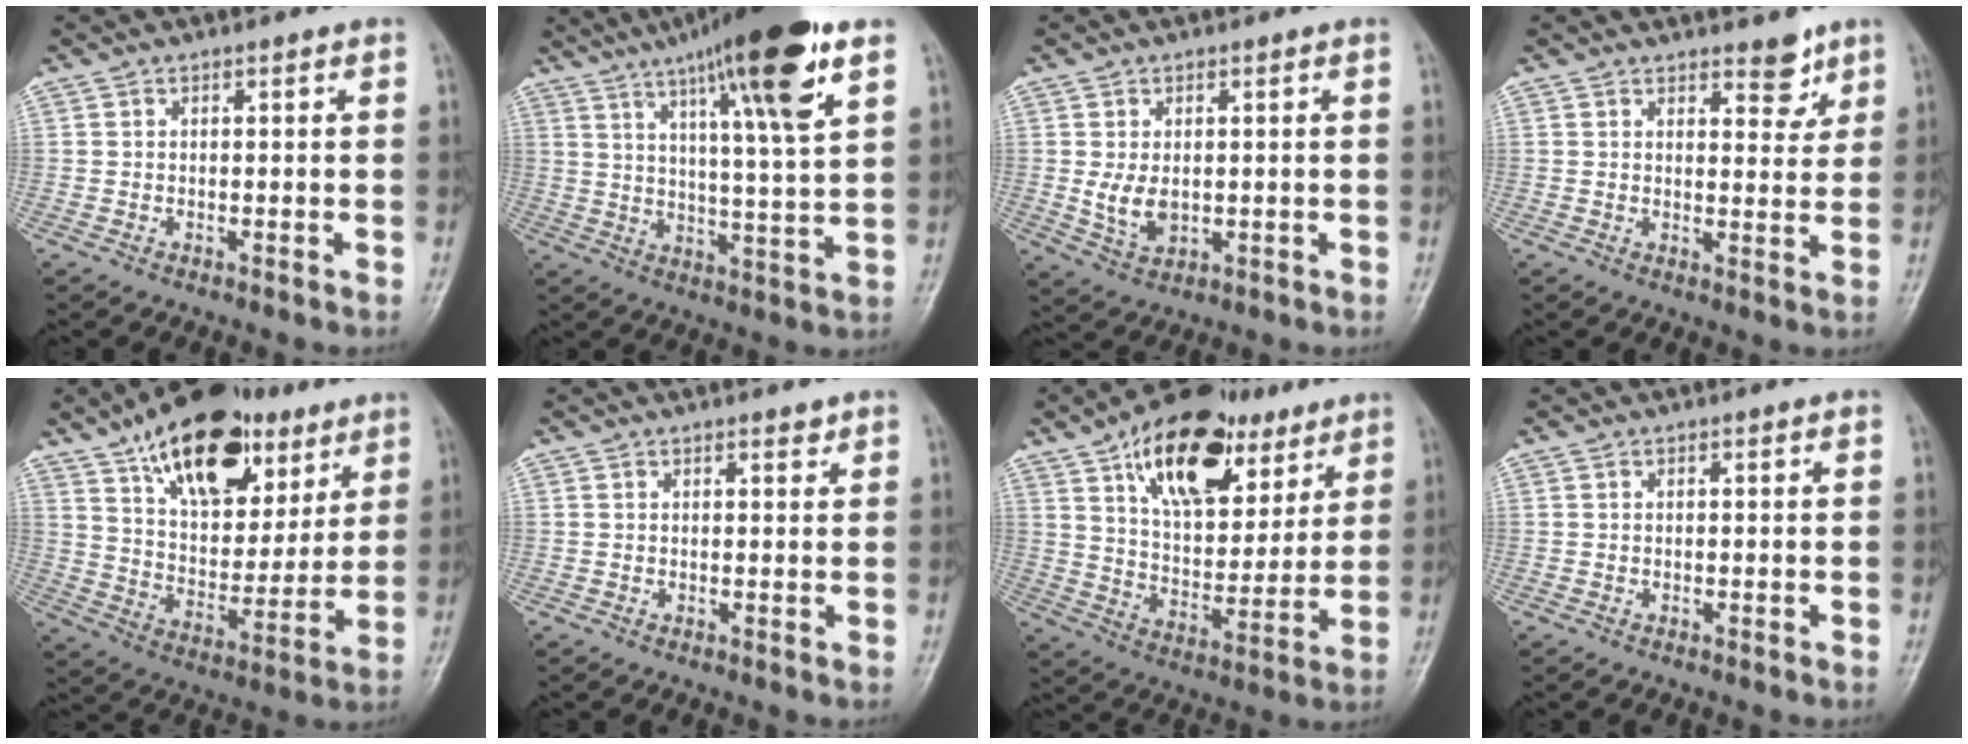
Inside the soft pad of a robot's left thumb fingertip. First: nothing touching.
{"total": 18.6, "force": [10.3, 2.2, 15.4], "torque": [-0.231, -0.029, 0.160]}
{"total": 5.4, "force": [-0.1, 3.7, 4.0], "torque": [-0.063, -0.005, 0.008]}
{"total": 4.5, "force": [3.1, 2.2, 2.4], "torque": [-0.002, -0.019, 0.040]}
{"total": 23.2, "force": [13.0, 12.4, 14.6], "torque": [-0.189, -0.035, 0.215]}
{"total": 1.0, "force": [0.8, 0.5, 0.4], "torque": [0.001, -0.003, 0.009]}
{"total": 22.0, "force": [11.6, 11.8, 14.6], "torque": [-0.181, -0.030, 0.189]}
{"total": 0.0}